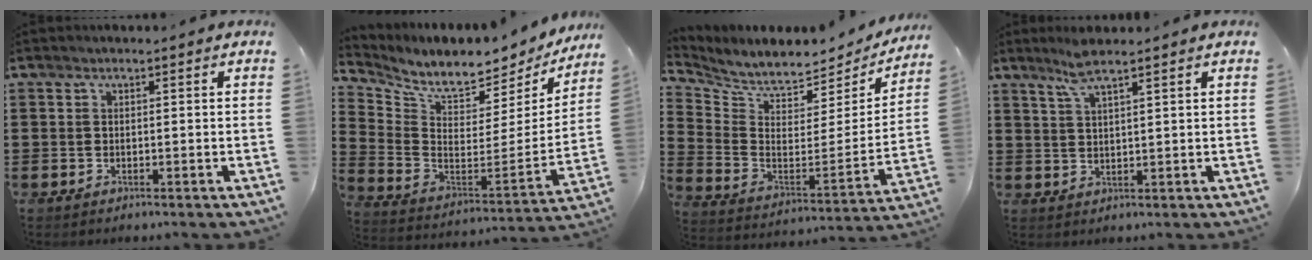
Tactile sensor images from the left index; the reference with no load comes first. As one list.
[{"total": 6.9, "force": [6.3, 1.5, 2.5], "torque": [-0.078, -0.065, 0.102]}, {"total": 5.6, "force": [5.3, 1.2, 1.4], "torque": [-0.058, -0.052, 0.089]}, {"total": 4.4, "force": [3.3, 0.4, 2.9], "torque": [-0.066, 0.000, 0.060]}]